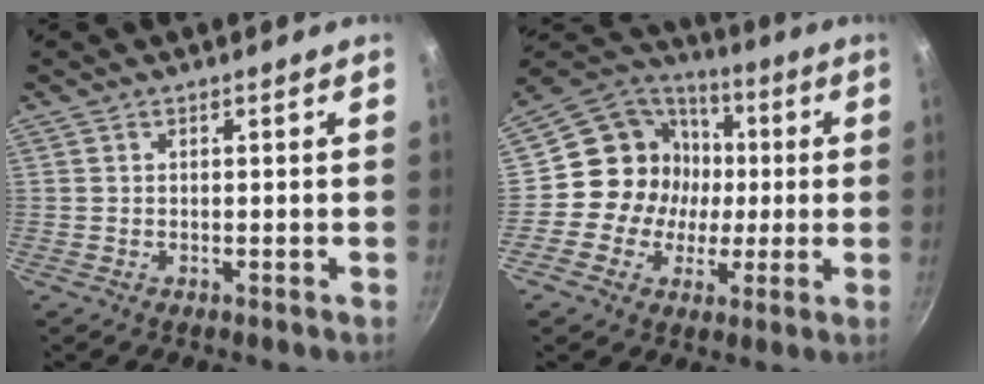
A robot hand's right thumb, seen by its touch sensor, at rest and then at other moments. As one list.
[{"total": 14.8, "force": [0.2, 13.5, 6.0], "torque": [-0.069, 0.024, -0.009]}]